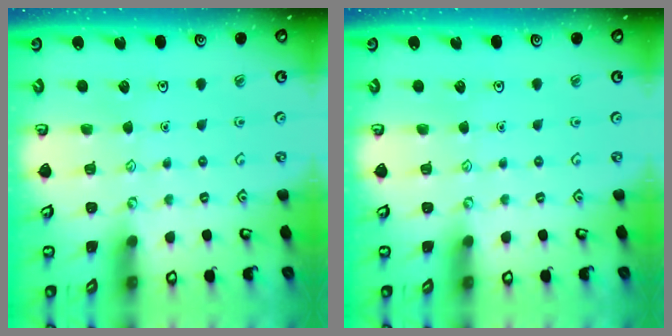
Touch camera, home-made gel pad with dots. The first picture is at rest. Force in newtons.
{"total": 0.0}